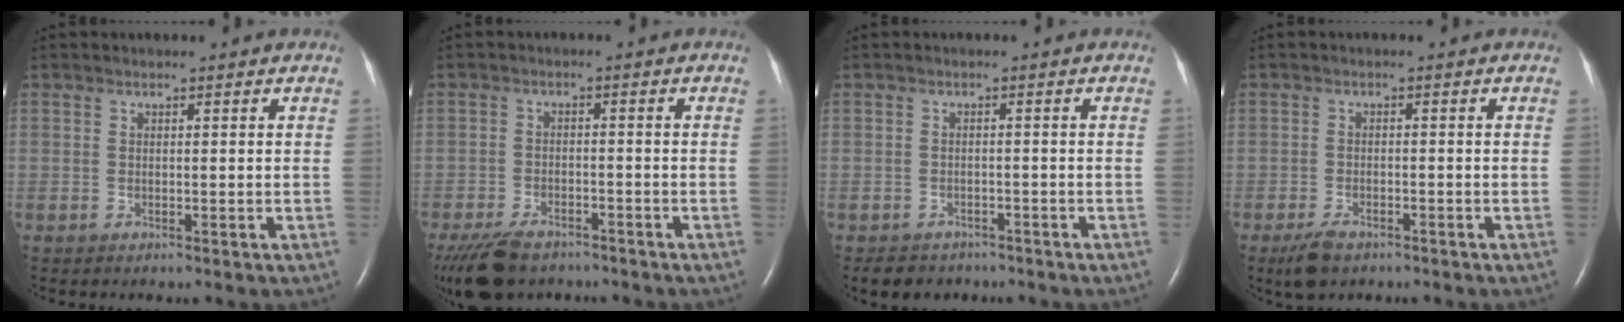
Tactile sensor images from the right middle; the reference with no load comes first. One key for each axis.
{"total": 9.8, "fx": -7.4, "fy": 4.5, "fz": 4.4, "tx": -0.096, "ty": -0.013, "tz": -0.119}
{"total": 3.8, "fx": -3.1, "fy": 2.3, "fz": 0.3, "tx": -0.014, "ty": 0.004, "tz": -0.041}
{"total": 3.6, "fx": -2.5, "fy": 1.6, "fz": 2.0, "tx": -0.049, "ty": -0.006, "tz": -0.039}